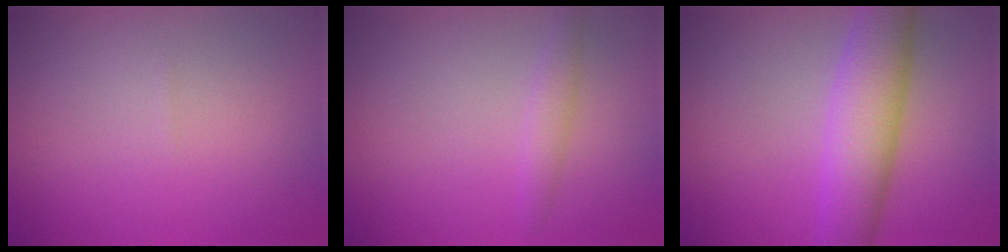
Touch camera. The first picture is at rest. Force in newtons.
{"total": 1.3, "press": 1.3, "slide": 0.0}
{"total": 6.4, "press": 6.4, "slide": 0.1}